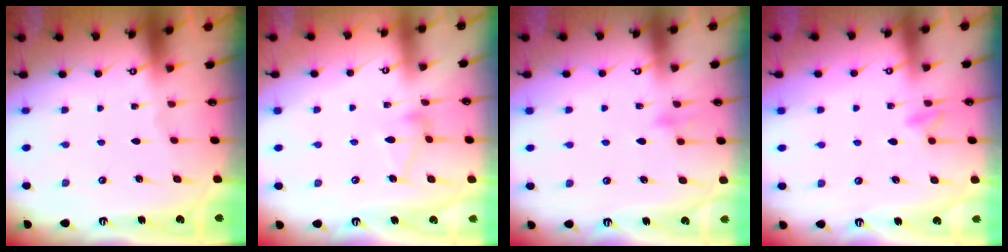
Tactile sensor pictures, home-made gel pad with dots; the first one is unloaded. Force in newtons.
{"total": 8.9, "press": 8.9, "slide": 0.4}
{"total": 7.7, "press": 7.7, "slide": 0.5}
{"total": 7.0, "press": 7.0, "slide": 1.0}